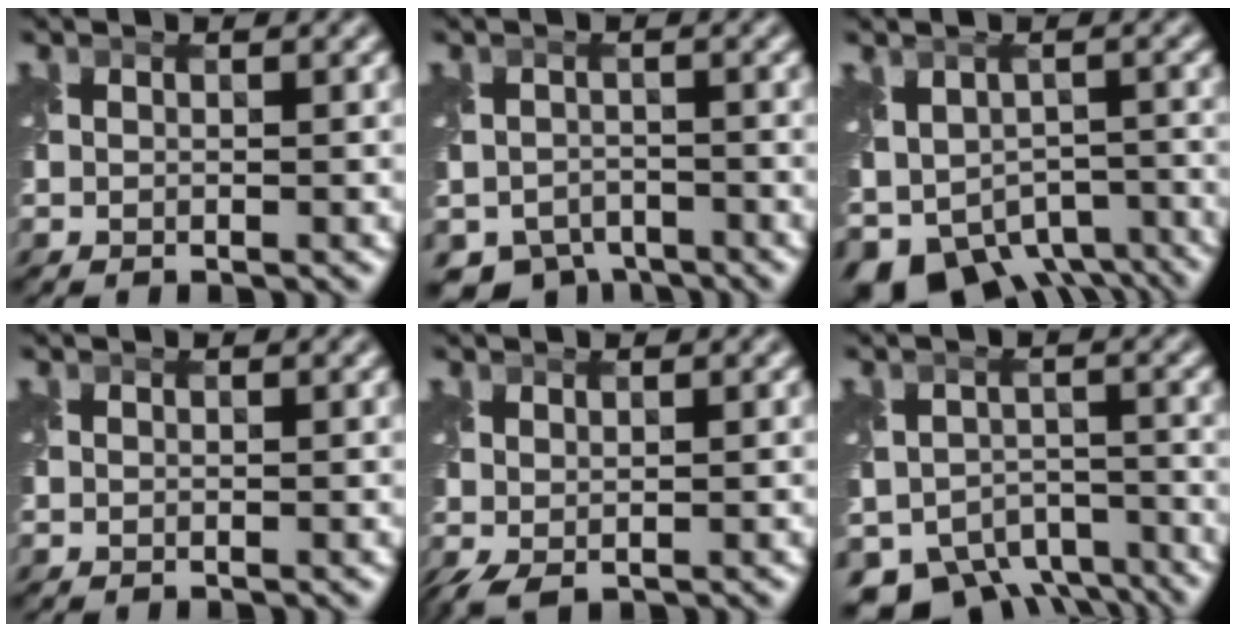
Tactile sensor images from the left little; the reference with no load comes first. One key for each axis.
{"total": 5.3, "fx": -4.1, "fy": 3.0, "fz": 1.4, "tx": -0.018, "ty": -0.022, "tz": -0.069}
{"total": 9.2, "fx": -5.1, "fy": 5.7, "fz": 5.0, "tx": -0.095, "ty": -0.024, "tz": -0.067}
{"total": 0.0}
{"total": 1.4, "fx": 0.2, "fy": 0.6, "fz": 1.2, "tx": -0.035, "ty": -0.001, "tz": 0.006}
{"total": 9.8, "fx": -7.6, "fy": 5.2, "fz": 3.2, "tx": -0.052, "ty": -0.023, "tz": -0.103}